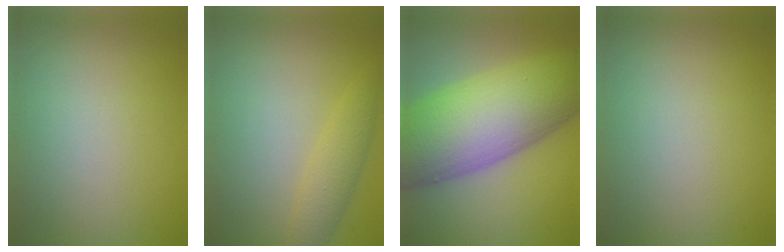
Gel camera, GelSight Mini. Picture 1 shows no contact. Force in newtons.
{"total": 2.7, "press": 2.7, "slide": 0.0}
{"total": 13.7, "press": 13.7, "slide": 0.3}
{"total": 0.0}